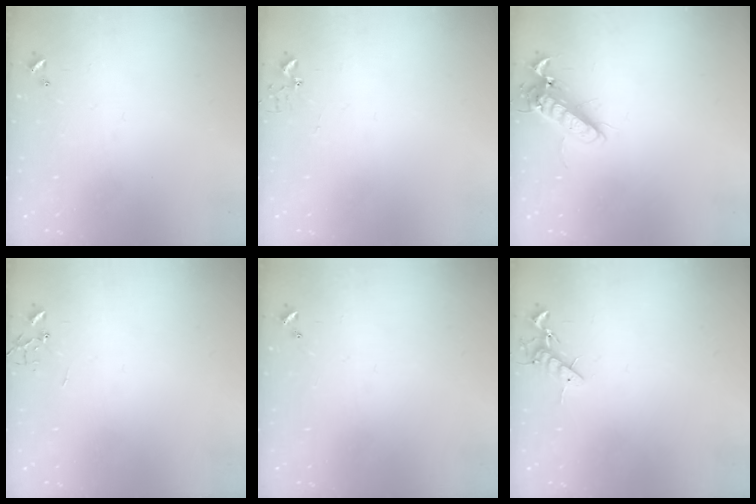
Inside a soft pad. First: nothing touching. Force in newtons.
{"total": 2.7, "press": 2.7, "slide": 0.3}
{"total": 12.5, "press": 12.3, "slide": 2.1}
{"total": 0.0}
{"total": 0.0}
{"total": 8.0, "press": 7.9, "slide": 1.4}